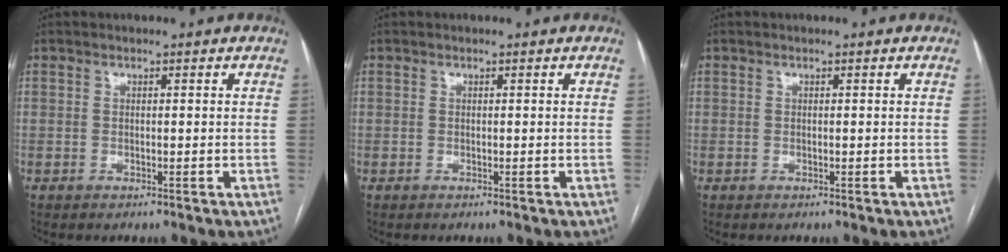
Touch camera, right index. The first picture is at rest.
{"total": 0.0}
{"total": 0.0}